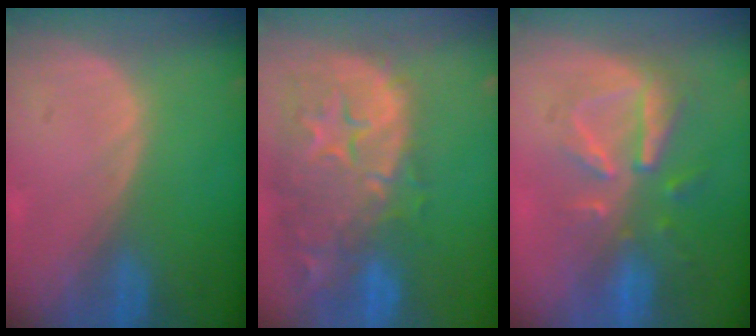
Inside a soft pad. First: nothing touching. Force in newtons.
{"total": 15.3, "press": 12.2, "slide": 9.2}
{"total": 8.1, "press": 7.5, "slide": 3.0}